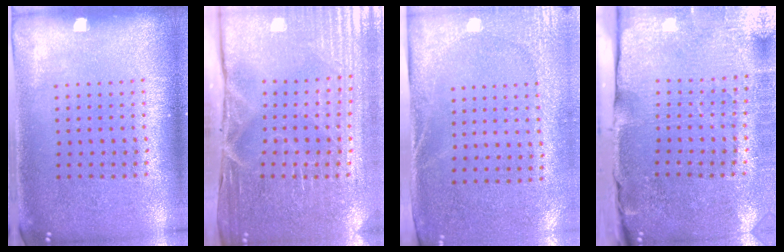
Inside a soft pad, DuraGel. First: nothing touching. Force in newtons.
{"total": 4.3, "press": 4.1, "slide": 1.0}
{"total": 2.7, "press": 2.2, "slide": 1.5}
{"total": 4.8, "press": 3.9, "slide": 2.8}